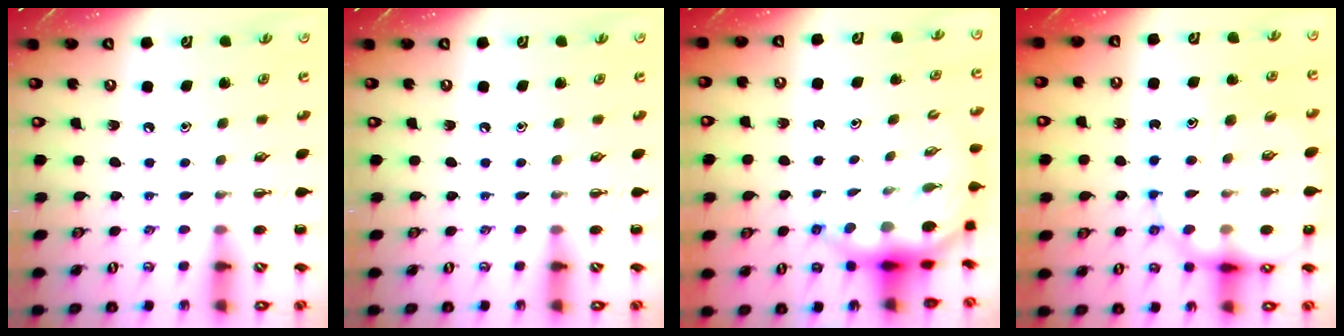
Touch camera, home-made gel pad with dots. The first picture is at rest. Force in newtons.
{"total": 0.0}
{"total": 6.9, "press": 6.8, "slide": 1.2}
{"total": 16.9, "press": 16.8, "slide": 2.0}